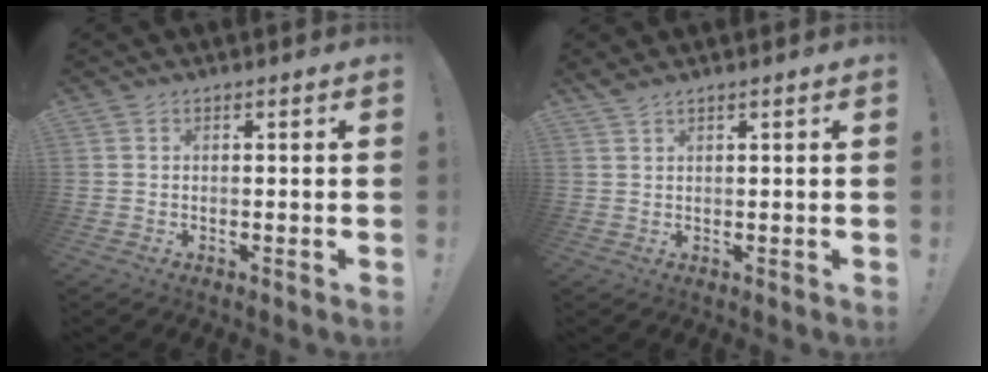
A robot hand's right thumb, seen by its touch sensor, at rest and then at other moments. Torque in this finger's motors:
{"motor_torque": [0.30, 0.31, 0.60, 0.48, 0.00]}